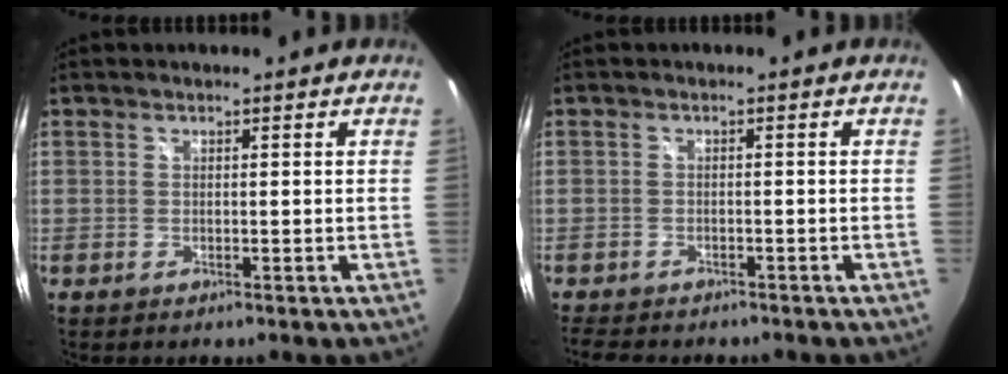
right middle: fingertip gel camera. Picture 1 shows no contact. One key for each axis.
{"total": 4.8, "fx": -4.3, "fy": 1.4, "fz": 1.6, "tx": -0.047, "ty": -0.014, "tz": -0.072}